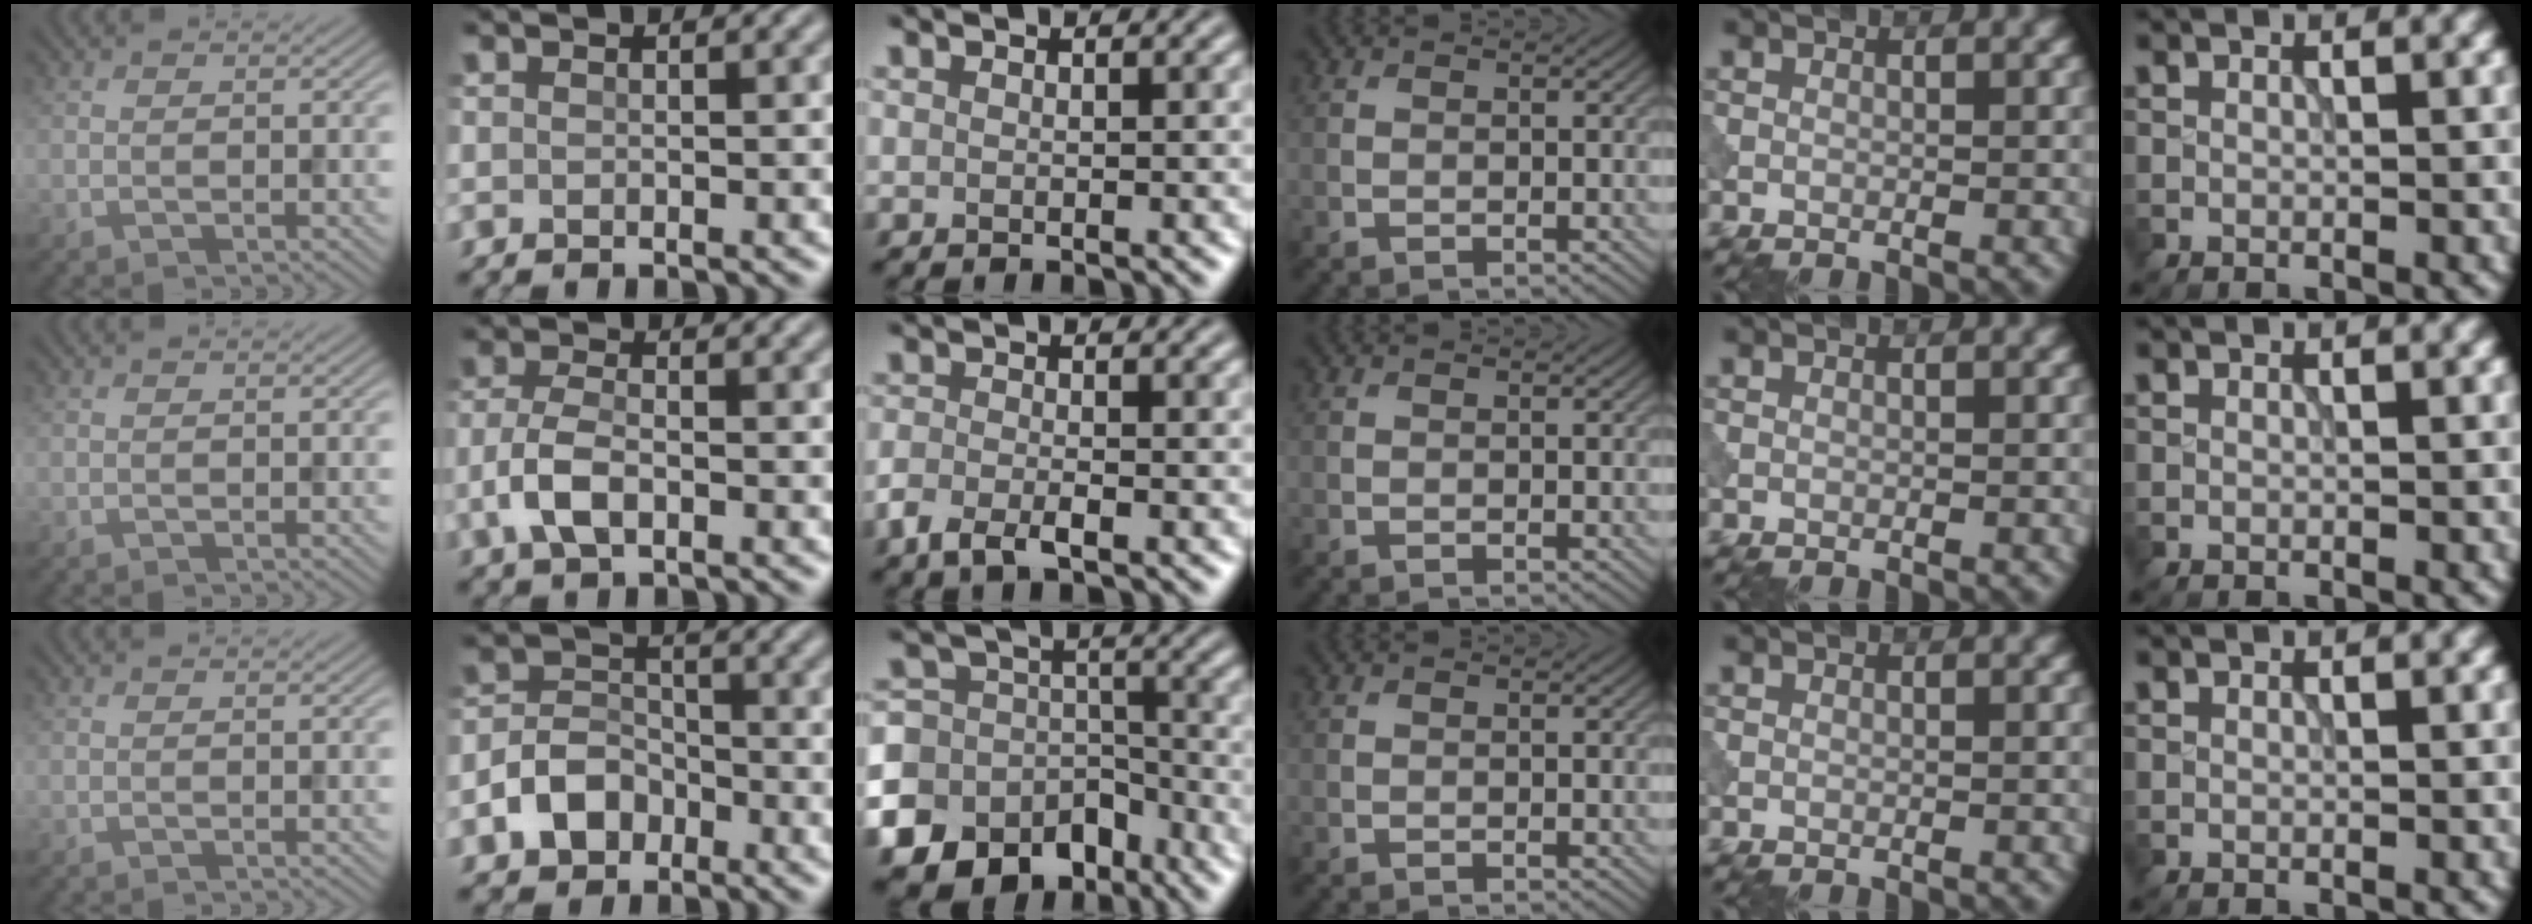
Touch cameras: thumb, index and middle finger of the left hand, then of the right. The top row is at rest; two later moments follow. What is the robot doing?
{"motion": "extract", "object": "peg toy"}